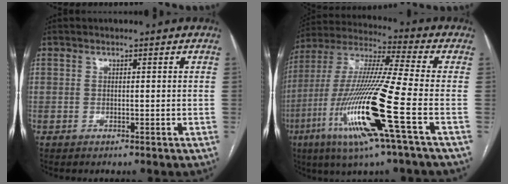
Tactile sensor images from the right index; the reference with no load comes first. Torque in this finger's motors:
{"motor_torque": [2.14, 0.00, 1.05, 0.21]}